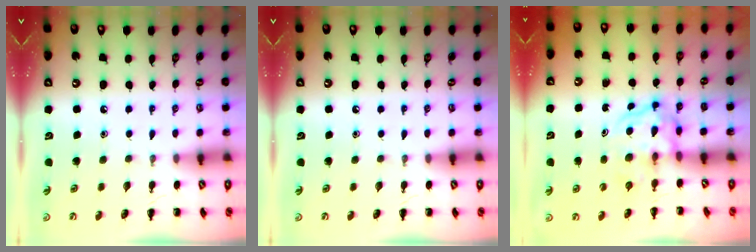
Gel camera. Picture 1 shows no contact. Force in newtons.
{"total": 0.0}
{"total": 3.8, "press": 3.8, "slide": 0.4}